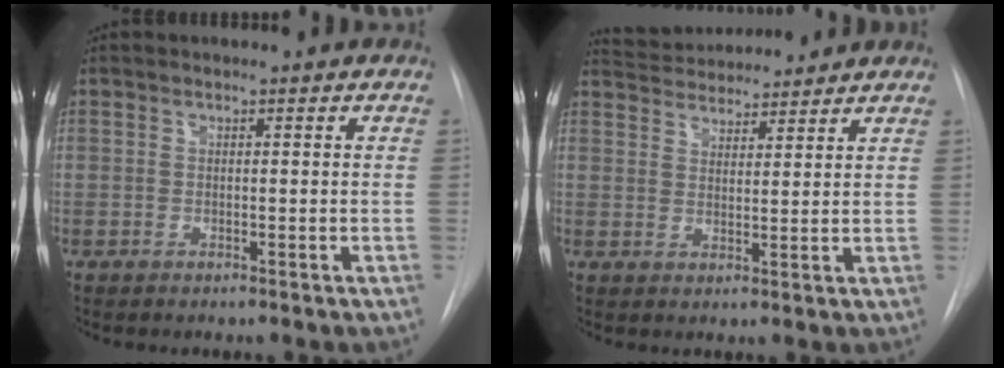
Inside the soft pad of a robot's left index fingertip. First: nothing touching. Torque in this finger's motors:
{"motor_torque": [-0.62, -1.11, 0.08, 0.02]}